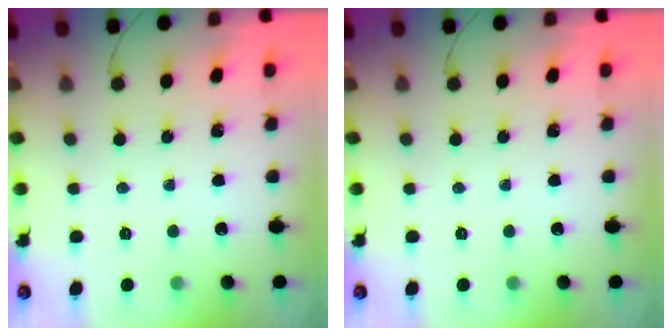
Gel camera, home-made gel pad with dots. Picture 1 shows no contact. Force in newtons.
{"total": 0.0}